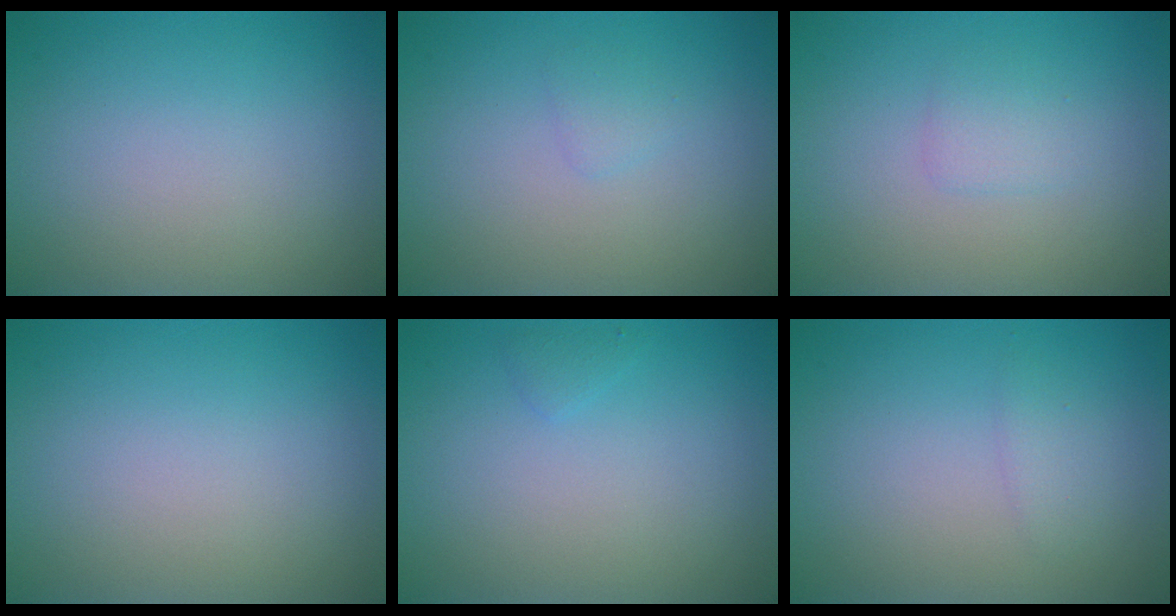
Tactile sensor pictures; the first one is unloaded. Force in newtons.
{"total": 0.8, "press": 0.8, "slide": 0.0}
{"total": 1.3, "press": 1.2, "slide": 0.0}
{"total": 0.0}
{"total": 0.6, "press": 0.6, "slide": 0.0}
{"total": 1.1, "press": 1.1, "slide": 0.1}